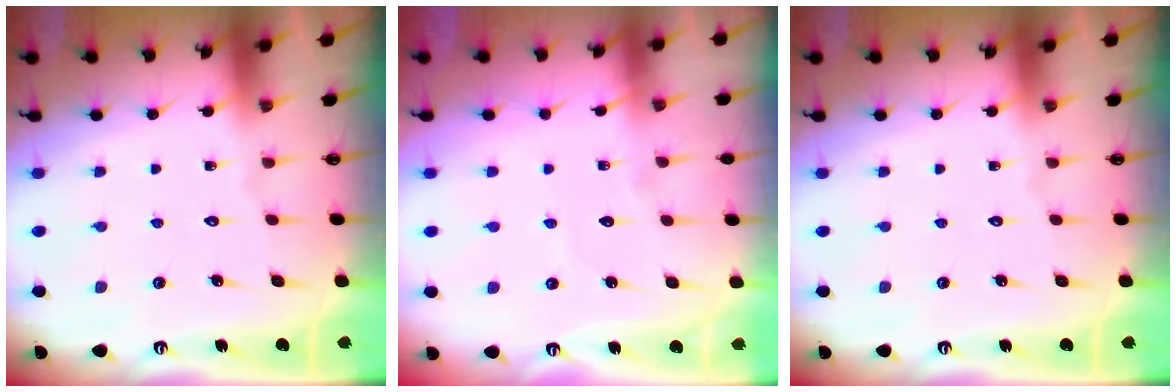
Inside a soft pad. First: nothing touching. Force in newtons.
{"total": 2.6, "press": 2.6, "slide": 0.2}
{"total": 0.0}